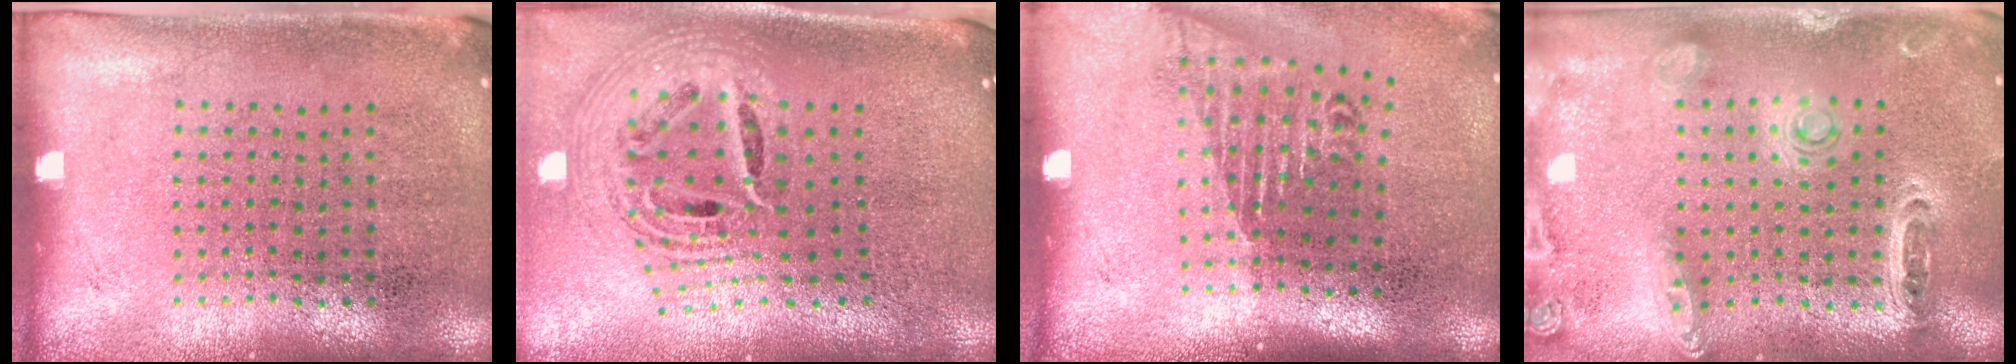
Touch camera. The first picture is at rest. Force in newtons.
{"total": 2.2, "press": 1.6, "slide": 1.5}
{"total": 1.7, "press": 1.3, "slide": 1.2}
{"total": 1.3, "press": 1.3, "slide": 0.2}